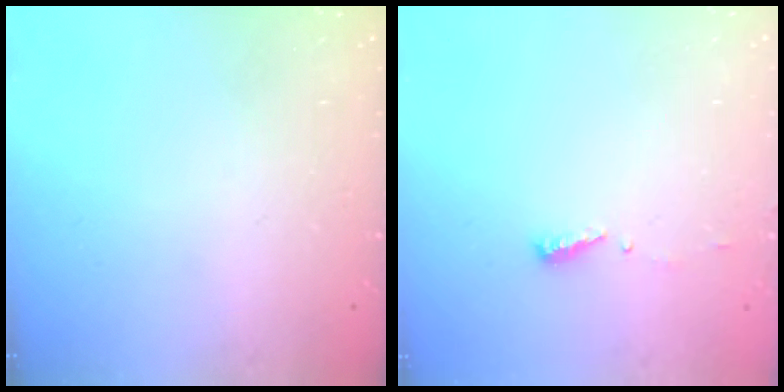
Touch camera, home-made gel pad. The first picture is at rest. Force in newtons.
{"total": 3.9, "press": 3.9, "slide": 0.4}